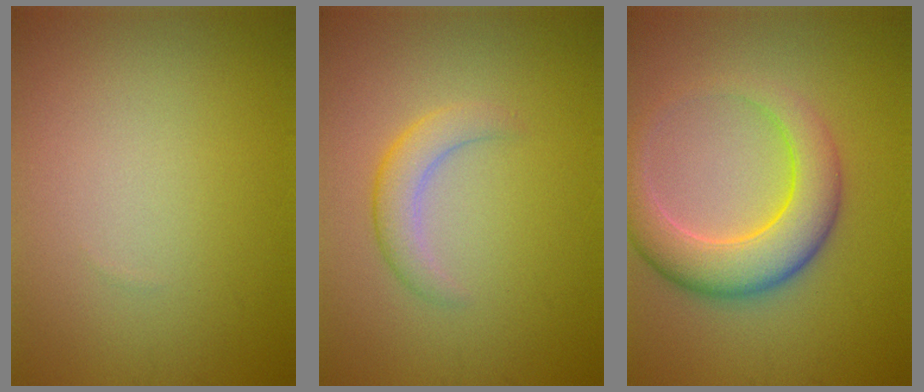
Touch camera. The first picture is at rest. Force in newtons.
{"total": 2.6, "press": 2.5, "slide": 0.3}
{"total": 6.4, "press": 6.4, "slide": 0.1}